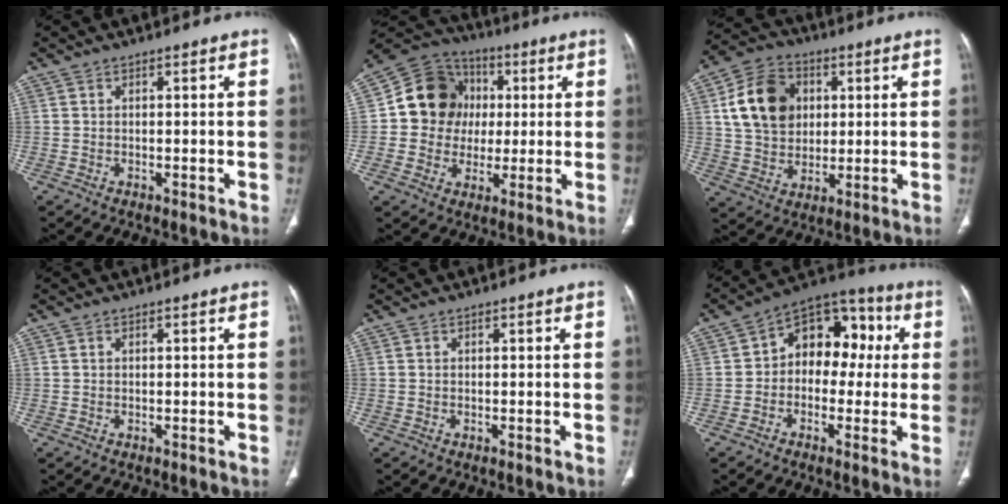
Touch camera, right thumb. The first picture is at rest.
{"total": 14.0, "force": [1.4, 12.7, 5.7], "torque": [-0.060, 0.017, 0.019]}
{"total": 14.3, "force": [3.4, 11.1, 8.3], "torque": [-0.125, 0.004, 0.060]}
{"total": 0.0}
{"total": 0.0}
{"total": 13.0, "force": [1.0, 9.3, 9.1], "torque": [-0.077, 0.044, -0.004]}